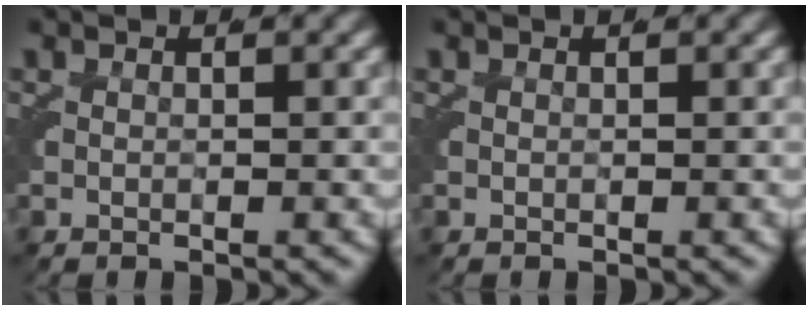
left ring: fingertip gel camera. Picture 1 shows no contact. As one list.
[{"total": 0.0}]